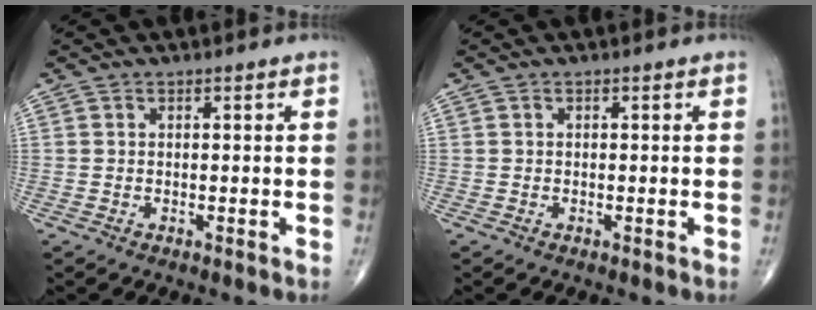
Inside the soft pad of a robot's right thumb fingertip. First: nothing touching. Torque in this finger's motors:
{"motor_torque": [-0.16, 0.17, -0.02, -0.01, 0.01]}